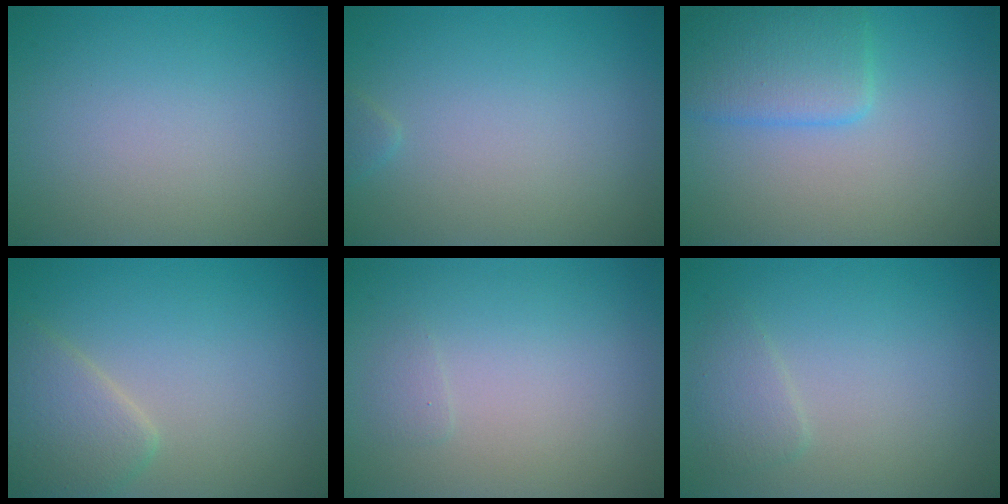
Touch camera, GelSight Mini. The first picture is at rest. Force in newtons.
{"total": 0.5, "press": 0.5, "slide": 0.1}
{"total": 4.2, "press": 4.1, "slide": 0.1}
{"total": 3.3, "press": 3.3, "slide": 0.3}
{"total": 0.5, "press": 0.5, "slide": 0.0}
{"total": 1.5, "press": 1.5, "slide": 0.1}